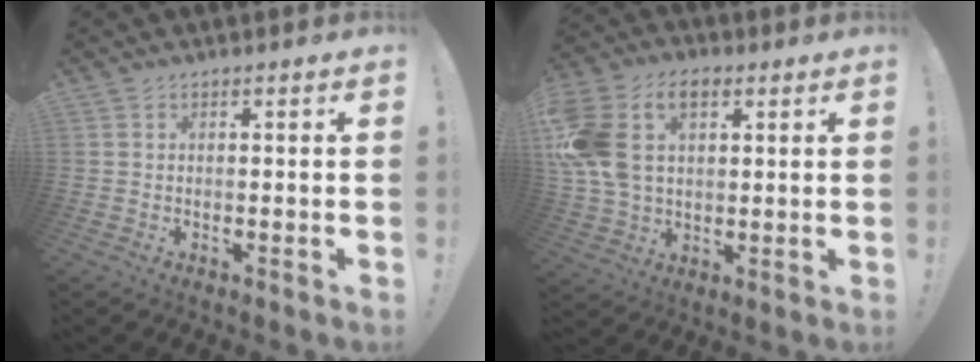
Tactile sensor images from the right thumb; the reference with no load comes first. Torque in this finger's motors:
{"motor_torque": [1.78, 3.23, 1.48, 0.28, 0.34]}